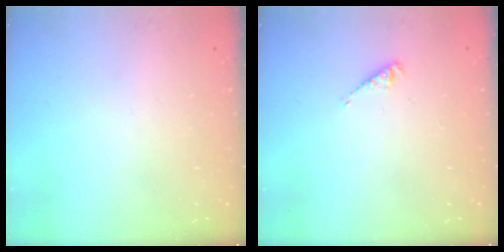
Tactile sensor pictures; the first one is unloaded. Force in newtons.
{"total": 2.9, "press": 2.9, "slide": 0.4}